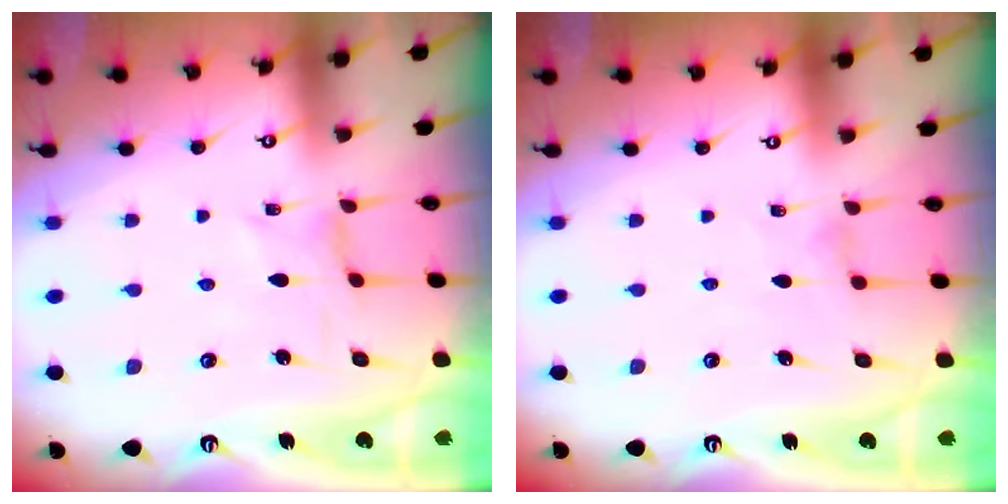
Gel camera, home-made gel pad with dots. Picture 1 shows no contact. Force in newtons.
{"total": 0.0}